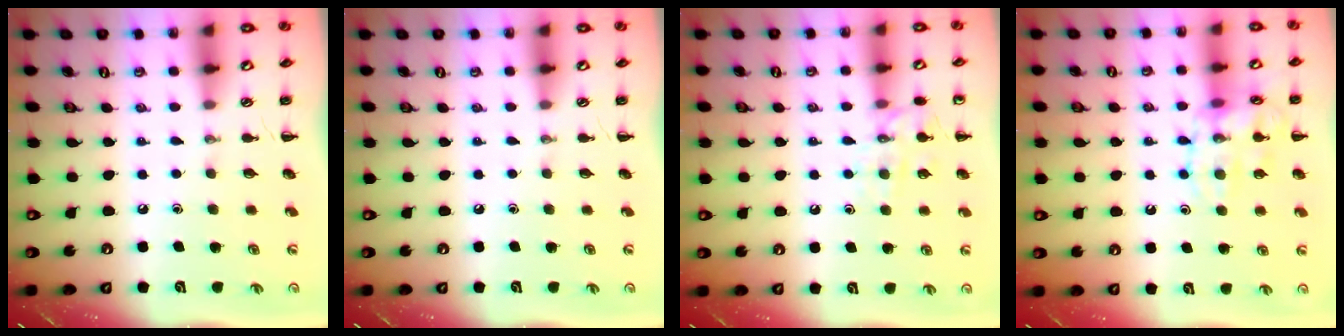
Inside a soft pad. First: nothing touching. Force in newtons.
{"total": 0.0}
{"total": 10.3, "press": 10.3, "slide": 0.9}
{"total": 13.5, "press": 13.5, "slide": 1.0}